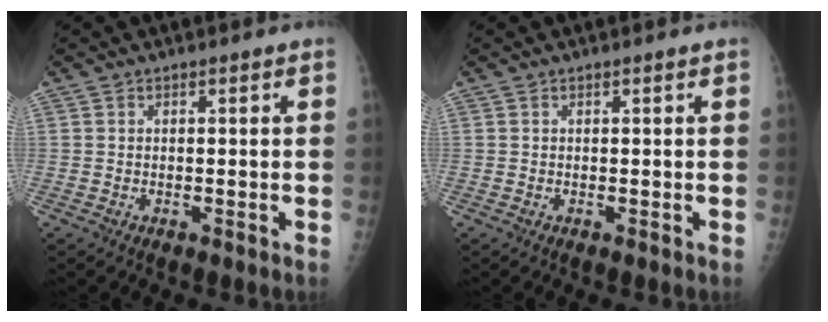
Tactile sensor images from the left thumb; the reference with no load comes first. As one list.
[{"total": 0.0}]